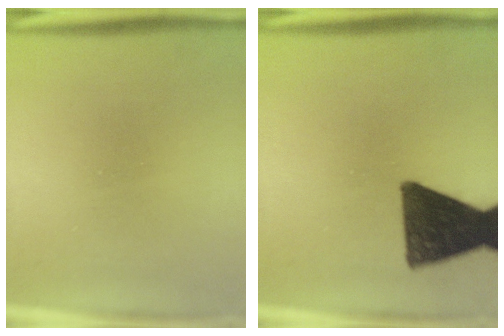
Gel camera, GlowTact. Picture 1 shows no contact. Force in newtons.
{"total": 13.9}